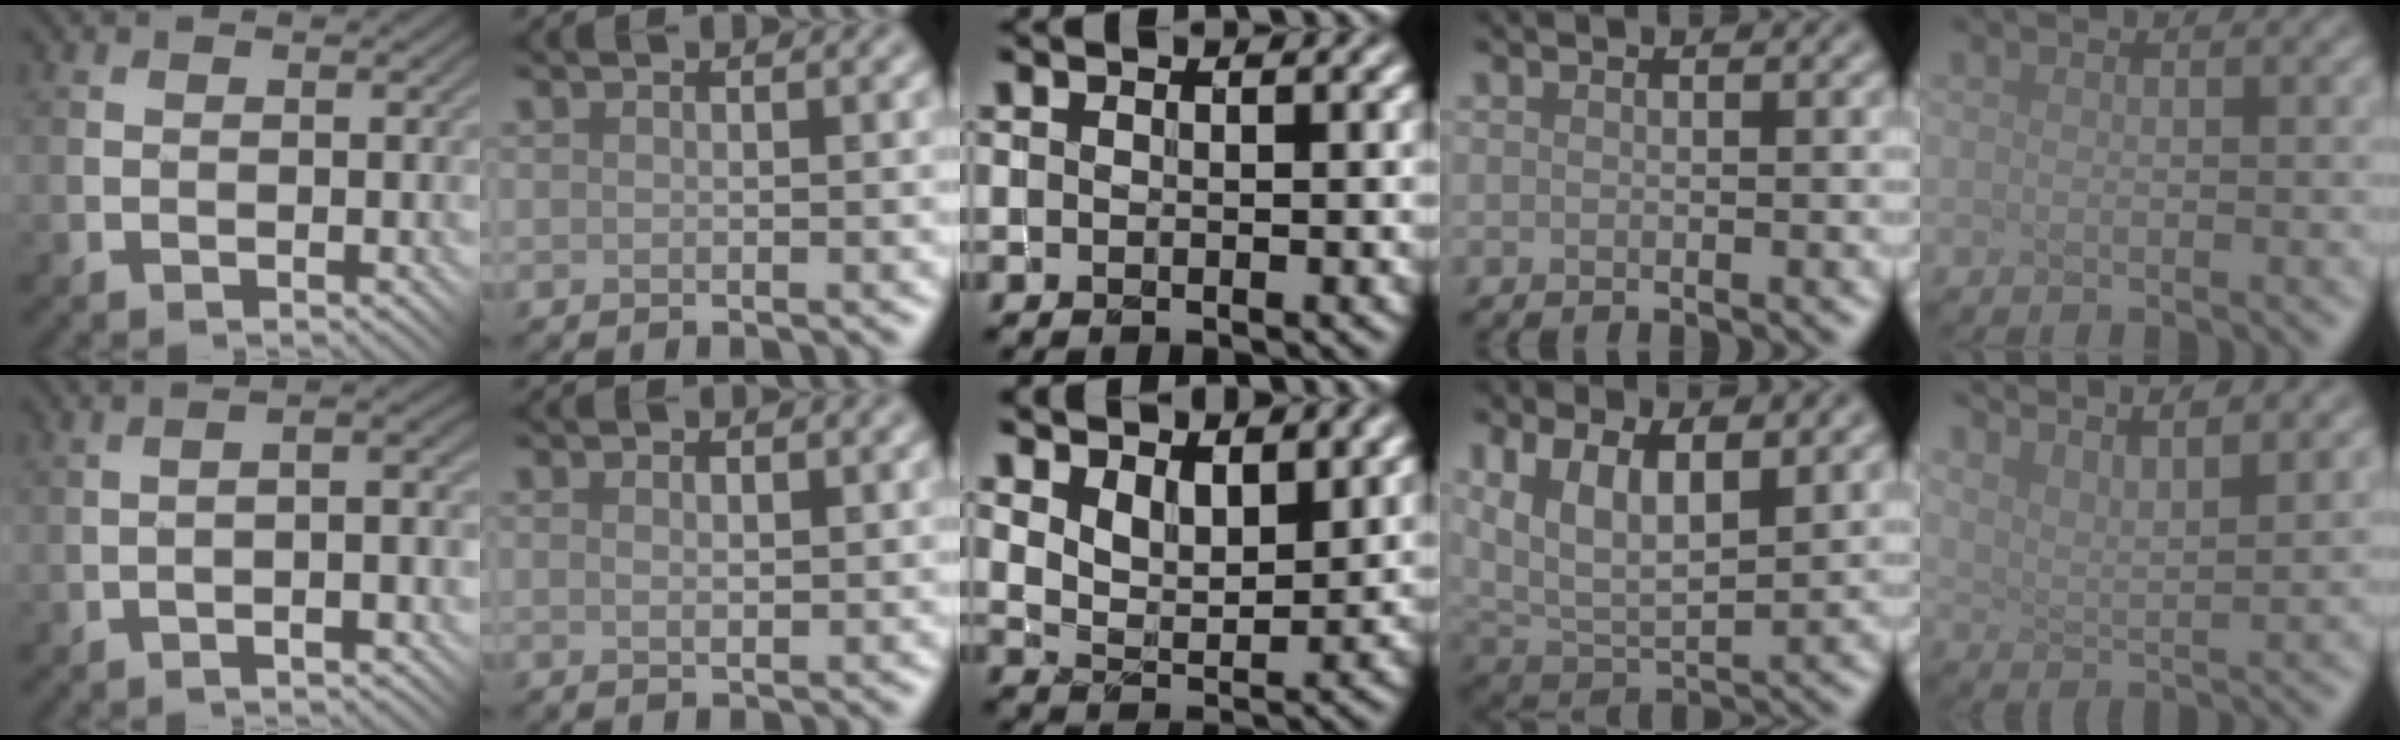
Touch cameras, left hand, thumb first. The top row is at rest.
{"thumb": {"total": 4.4, "force": [-1.3, 0.8, 4.2], "torque": [-0.065, 0.007, -0.020]}, "index": {"total": 1.6, "force": [0.6, 0.8, 1.3], "torque": [-0.015, -0.001, 0.009]}, "middle": {"total": 4.0, "force": [2.9, 1.7, 2.1], "torque": [-0.042, -0.005, 0.053]}, "ring": {"total": 7.4, "force": [2.8, 3.6, 5.8], "torque": [-0.126, -0.003, 0.050]}, "little": {"total": 5.7, "force": [5.0, 0.6, 2.7], "torque": [-0.061, 0.017, 0.082]}}